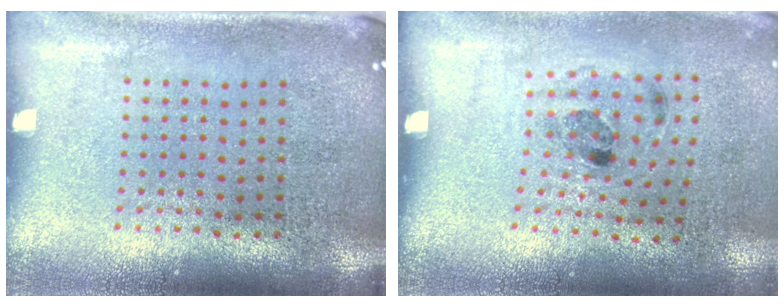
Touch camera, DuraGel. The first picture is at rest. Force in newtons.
{"total": 1.2, "press": 0.8, "slide": 0.9}